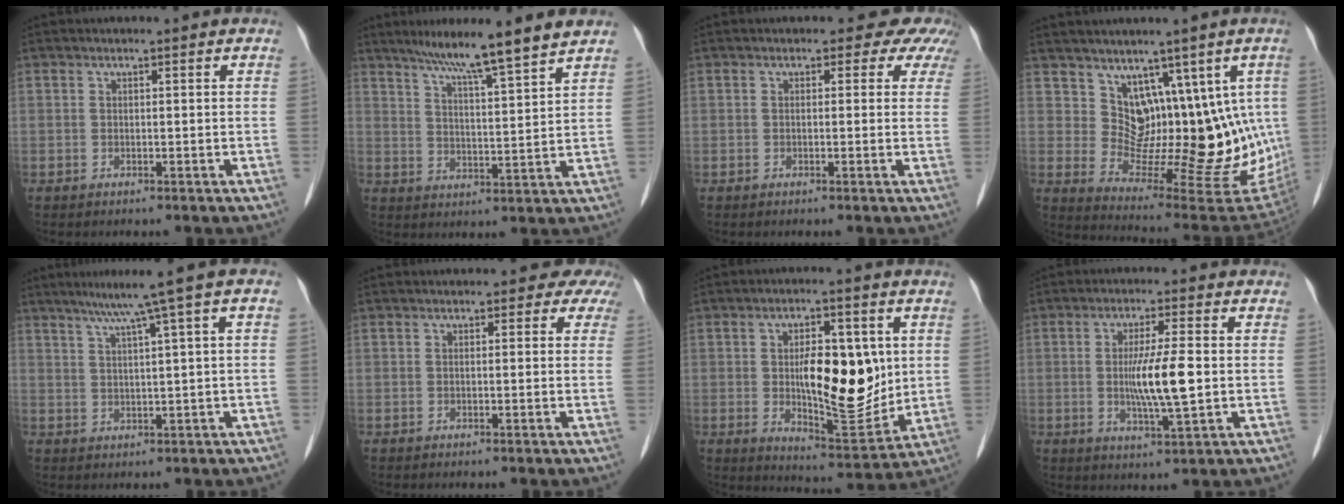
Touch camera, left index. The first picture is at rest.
{"total": 10.7, "force": [8.9, -1.0, 5.9], "torque": [-0.095, 0.003, 0.137]}
{"total": 4.8, "force": [3.7, 2.8, 1.0], "torque": [0.012, 0.004, 0.011]}
{"total": 12.7, "force": [4.1, 6.9, 9.8], "torque": [-0.121, 0.003, 0.086]}
{"total": 7.3, "force": [3.9, -1.0, 6.1], "torque": [-0.092, 0.025, 0.062]}
{"total": 2.6, "force": [1.8, 1.7, 0.4], "torque": [0.016, -0.004, -0.008]}
{"total": 13.2, "force": [1.2, 5.1, 12.1], "torque": [-0.191, -0.002, 0.030]}
{"total": 7.7, "force": [-0.3, 0.6, 7.6], "torque": [-0.149, -0.011, -0.007]}